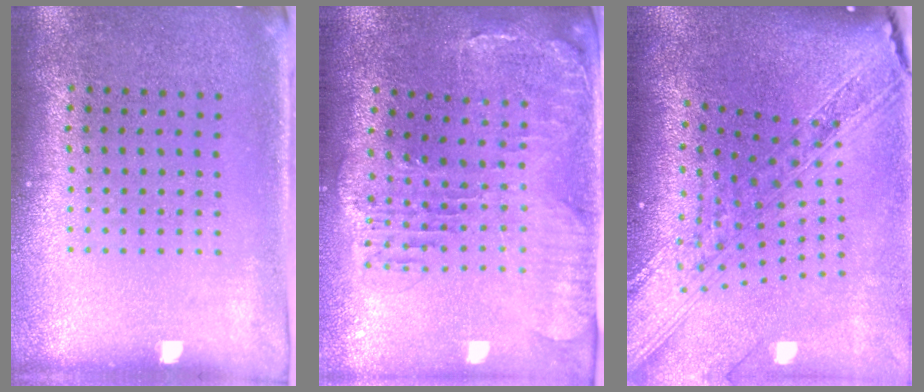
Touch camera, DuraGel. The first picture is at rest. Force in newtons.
{"total": 1.5, "press": 1.4, "slide": 0.4}
{"total": 3.1, "press": 2.4, "slide": 2.1}